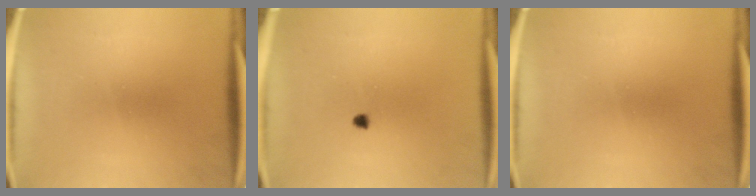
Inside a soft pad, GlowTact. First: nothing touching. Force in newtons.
{"total": 1.0}
{"total": 0.0}